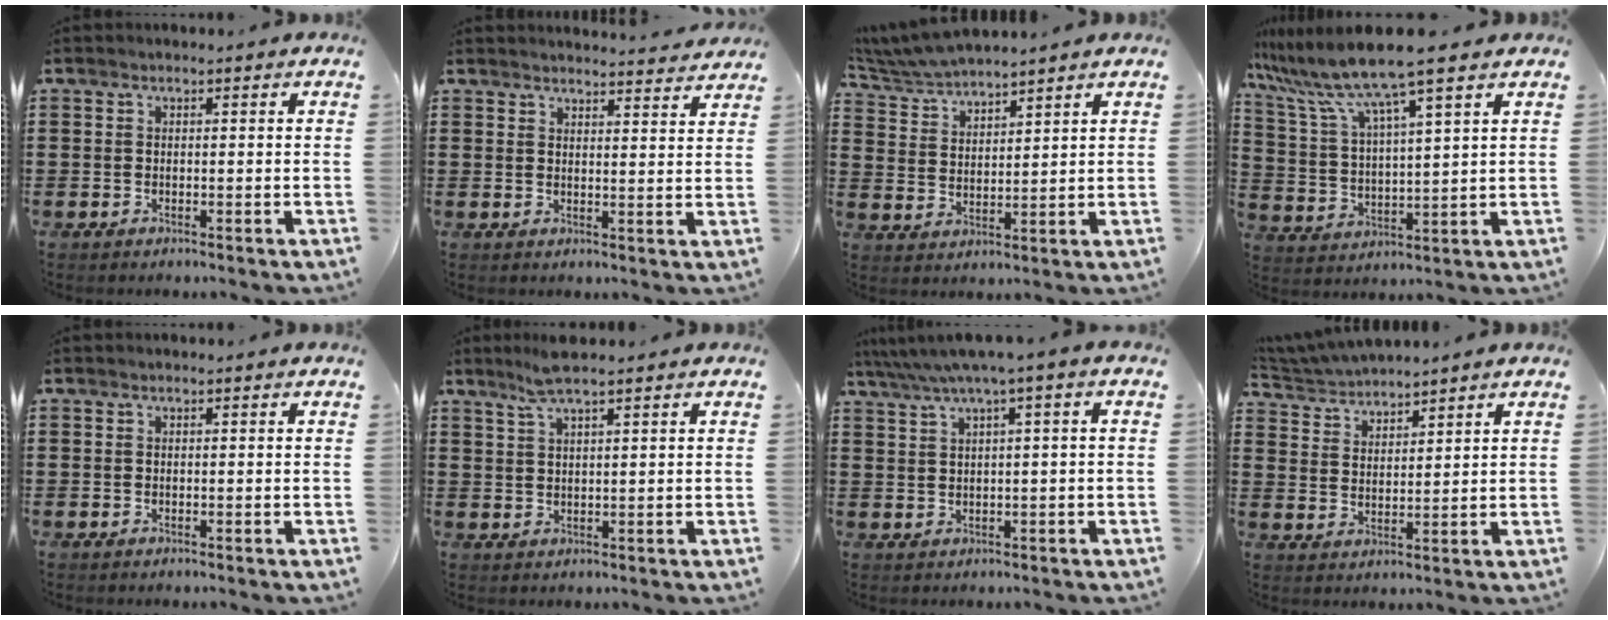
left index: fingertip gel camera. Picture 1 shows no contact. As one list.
[{"total": 2.9, "force": [2.8, -0.4, 0.0], "torque": [-0.001, -0.018, 0.051]}, {"total": 5.4, "force": [5.3, 0.3, 1.1], "torque": [-0.041, -0.020, 0.098]}, {"total": 9.4, "force": [7.6, -0.3, 5.4], "torque": [-0.135, -0.041, 0.124]}, {"total": 0.0}, {"total": 4.1, "force": [3.1, 0.2, 2.7], "torque": [-0.061, 0.000, 0.055]}, {"total": 3.2, "force": [0.9, -0.2, 3.1], "torque": [-0.059, -0.008, 0.010]}, {"total": 4.2, "force": [4.2, 0.2, 0.1], "torque": [-0.020, -0.015, 0.077]}]